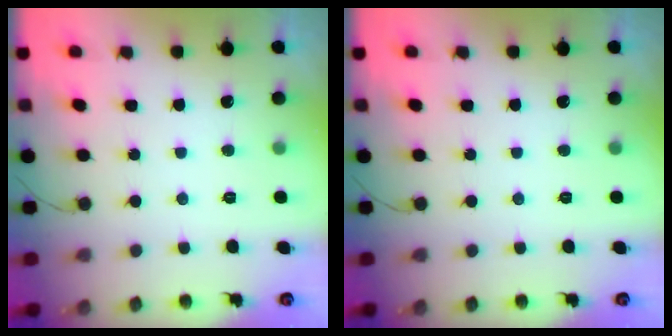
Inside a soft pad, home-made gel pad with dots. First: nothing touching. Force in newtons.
{"total": 0.0}